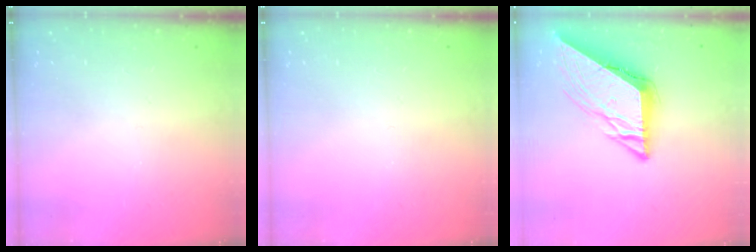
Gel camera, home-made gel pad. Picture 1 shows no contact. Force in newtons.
{"total": 0.0}
{"total": 12.0, "press": 12.0, "slide": 1.3}